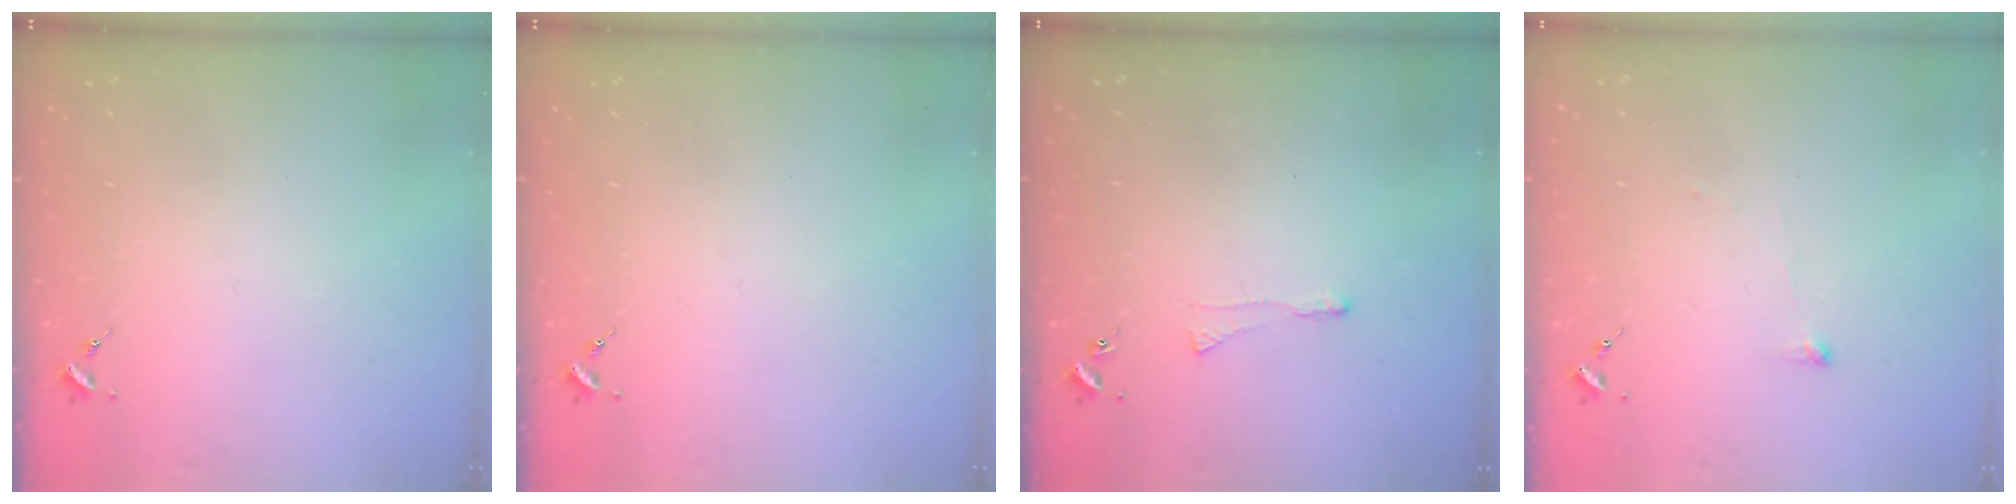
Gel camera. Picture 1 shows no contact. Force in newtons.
{"total": 0.0}
{"total": 2.9, "press": 2.9, "slide": 0.6}
{"total": 2.8, "press": 2.7, "slide": 0.5}